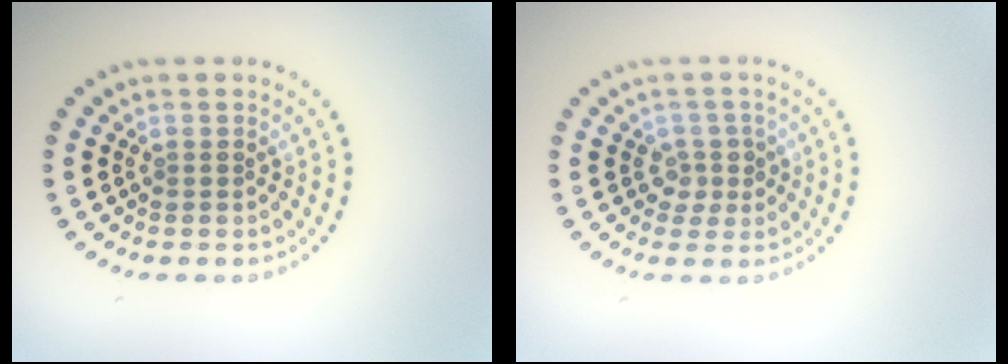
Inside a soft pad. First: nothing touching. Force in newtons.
{"total": 2.0, "press": 1.6, "slide": 1.2}